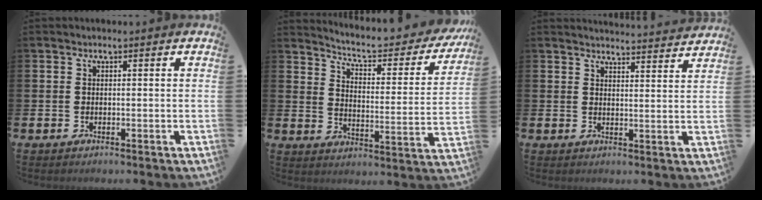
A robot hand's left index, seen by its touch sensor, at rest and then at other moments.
{"total": 5.7, "force": [5.0, 1.3, 2.3], "torque": [-0.064, -0.039, 0.077]}
{"total": 3.9, "force": [3.9, -0.2, 0.0], "torque": [0.003, -0.033, 0.067]}